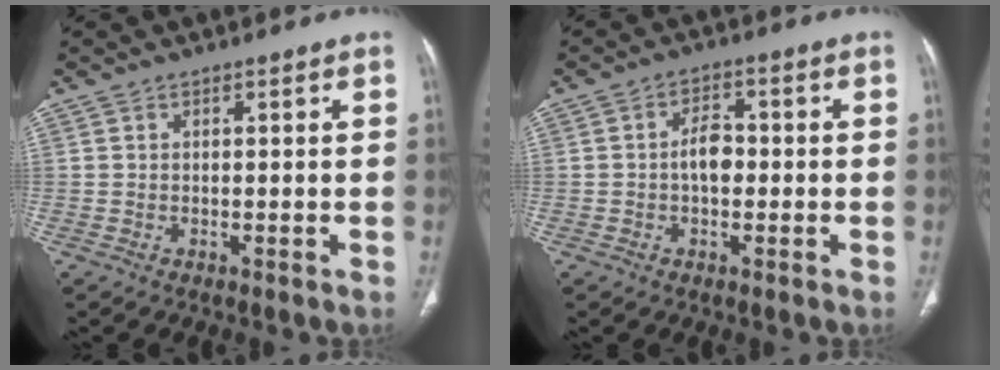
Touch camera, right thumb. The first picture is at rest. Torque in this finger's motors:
{"motor_torque": [0.84, 0.81, 0.66, -0.56, 0.02]}